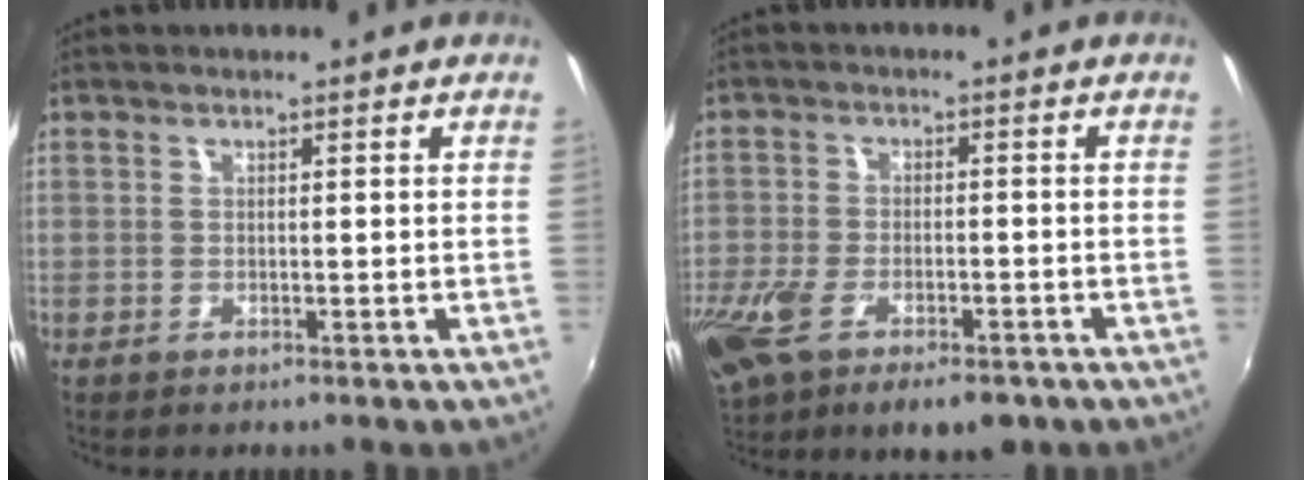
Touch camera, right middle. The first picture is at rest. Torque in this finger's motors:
{"motor_torque": [1.09, -1.05, 0.32, 0.21]}